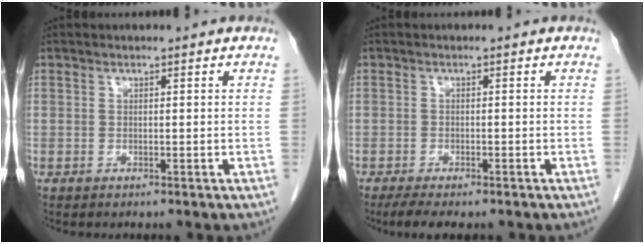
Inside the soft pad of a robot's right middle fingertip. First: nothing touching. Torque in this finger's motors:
{"motor_torque": [0.43, -0.20, -0.01, 0.00]}